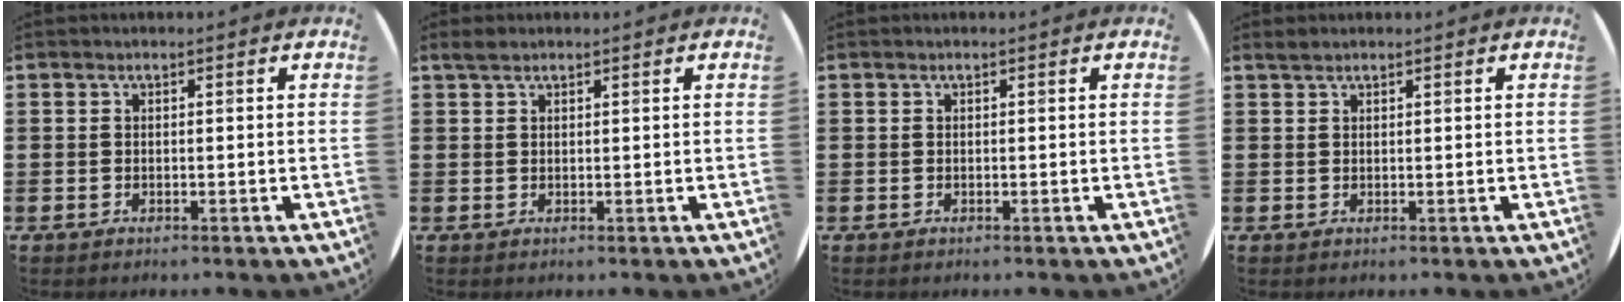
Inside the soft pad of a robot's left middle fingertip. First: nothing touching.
{"total": 1.1, "force": [1.0, 0.3, 0.4], "torque": [-0.009, 0.004, 0.019]}
{"total": 0.0}
{"total": 0.7, "force": [0.7, 0.0, 0.0], "torque": [0.000, 0.001, 0.013]}